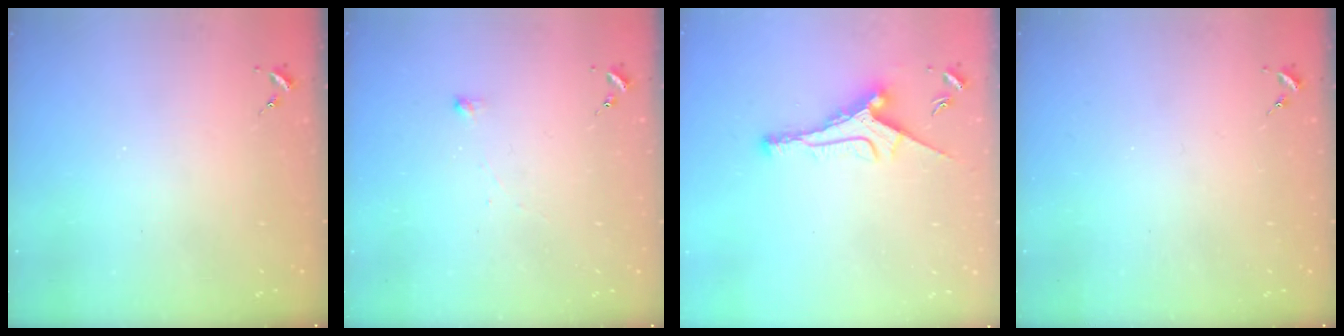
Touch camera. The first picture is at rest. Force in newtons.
{"total": 2.6, "press": 2.6, "slide": 0.1}
{"total": 10.4, "press": 10.4, "slide": 0.2}
{"total": 0.0}